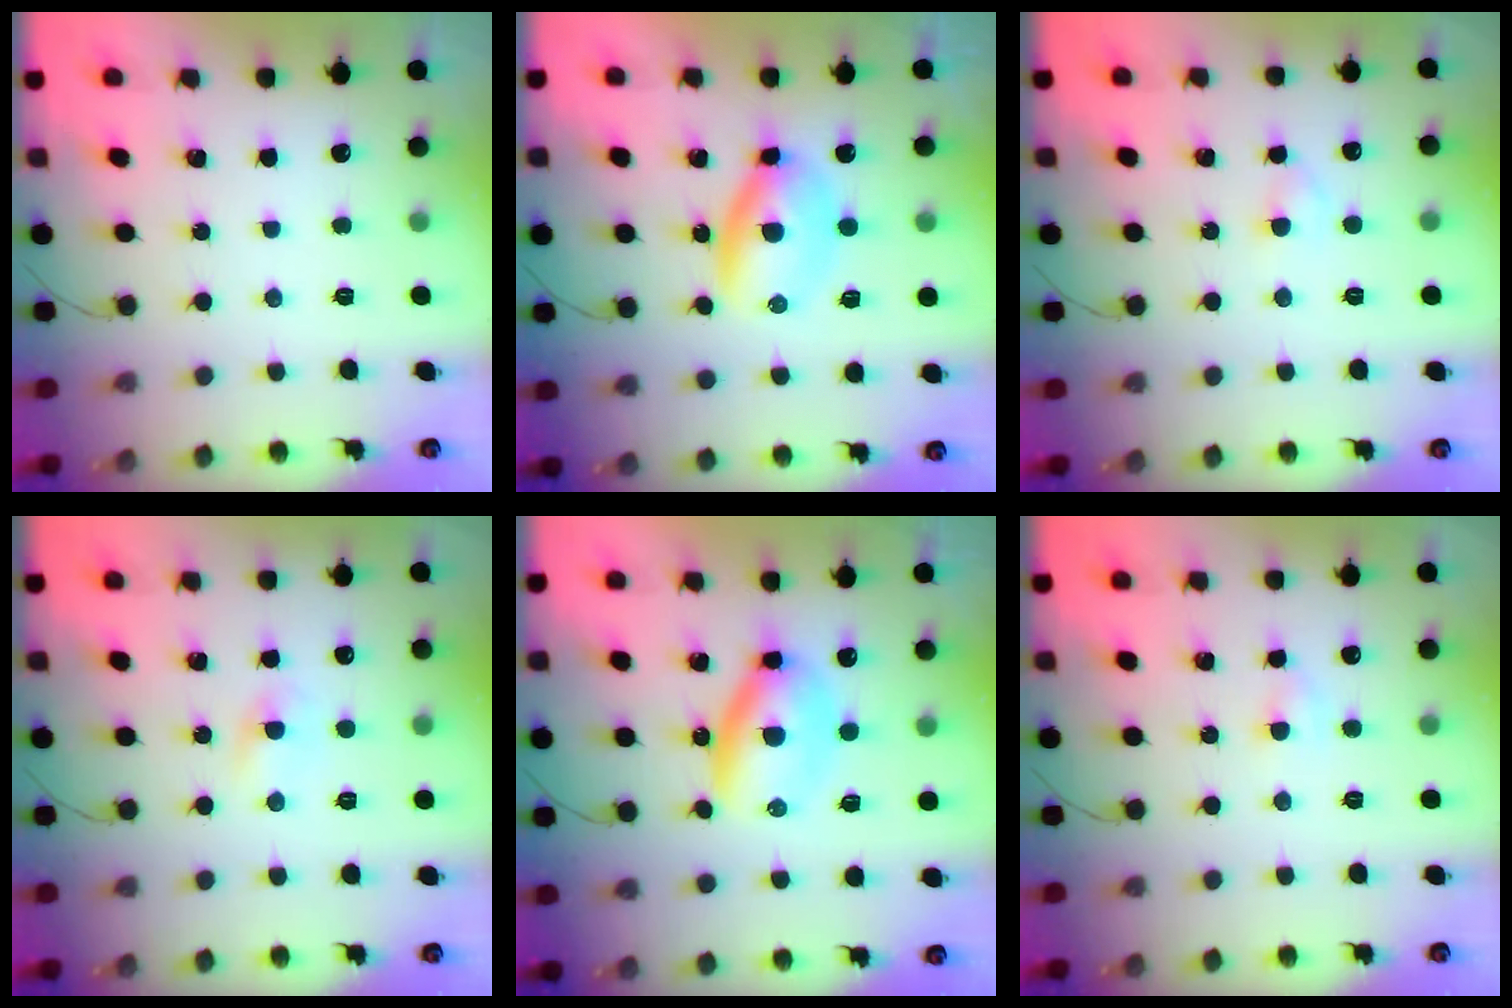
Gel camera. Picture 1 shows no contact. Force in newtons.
{"total": 5.7, "press": 5.6, "slide": 1.1}
{"total": 2.3, "press": 2.0, "slide": 1.1}
{"total": 2.0, "press": 1.8, "slide": 1.0}
{"total": 6.3, "press": 6.3, "slide": 1.0}
{"total": 2.8, "press": 2.6, "slide": 1.0}